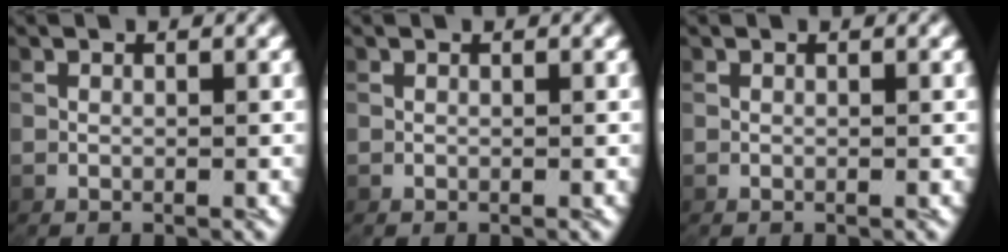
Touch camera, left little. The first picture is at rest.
{"total": 0.0}
{"total": 0.0}